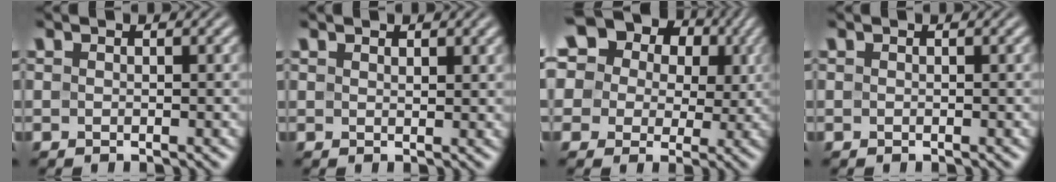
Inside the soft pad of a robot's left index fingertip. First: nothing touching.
{"total": 1.0, "force": [0.8, 0.3, 0.4], "torque": [-0.009, -0.002, 0.016]}
{"total": 19.9, "force": [7.8, 15.9, 9.2], "torque": [-0.200, 0.042, 0.090]}
{"total": 0.0}